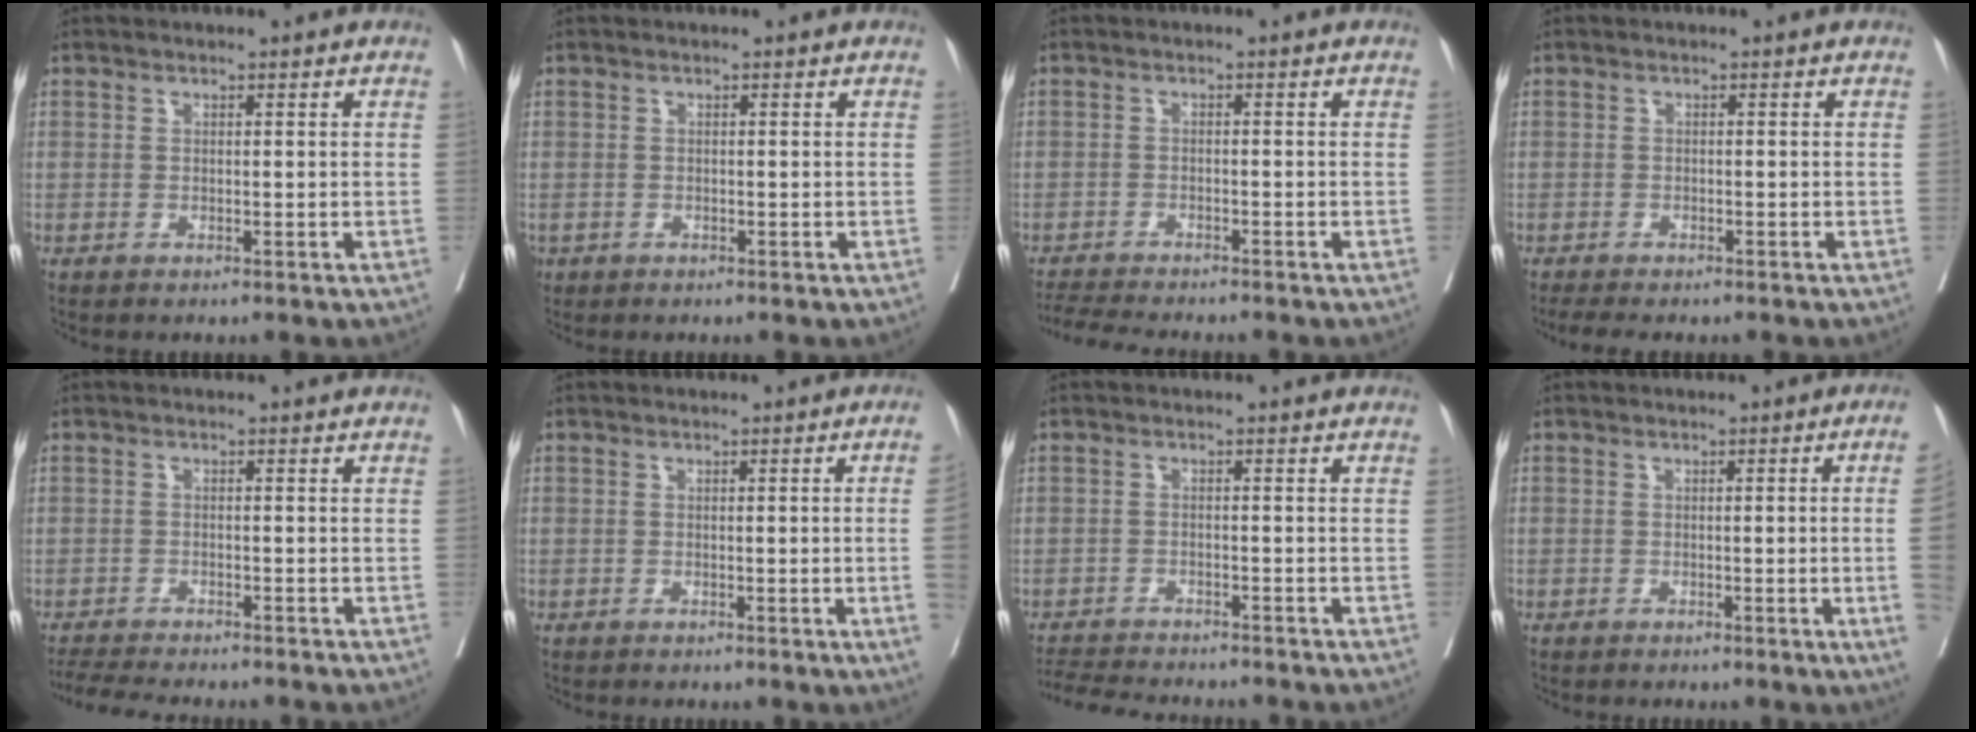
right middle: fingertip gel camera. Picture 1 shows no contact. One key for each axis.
{"total": 0.9, "fx": -0.5, "fy": 0.7, "fz": 0.2, "tx": -0.010, "ty": 0.002, "tz": -0.006}
{"total": 6.8, "fx": -6.4, "fy": 0.4, "fz": 2.4, "tx": -0.038, "ty": -0.016, "tz": -0.105}
{"total": 4.2, "fx": -3.5, "fy": 1.2, "fz": 2.0, "tx": -0.029, "ty": -0.011, "tz": -0.052}
{"total": 6.7, "fx": -6.2, "fy": 0.4, "fz": 2.5, "tx": -0.038, "ty": -0.016, "tz": -0.101}
{"total": 3.4, "fx": -0.5, "fy": -1.2, "fz": 3.1, "tx": -0.038, "ty": -0.005, "tz": -0.005}
{"total": 7.7, "fx": -7.3, "fy": 0.8, "fz": 2.3, "tx": -0.035, "ty": -0.011, "tz": -0.117}
{"total": 5.7, "fx": -0.9, "fy": -1.9, "fz": 5.3, "tx": -0.050, "ty": -0.011, "tz": -0.013}